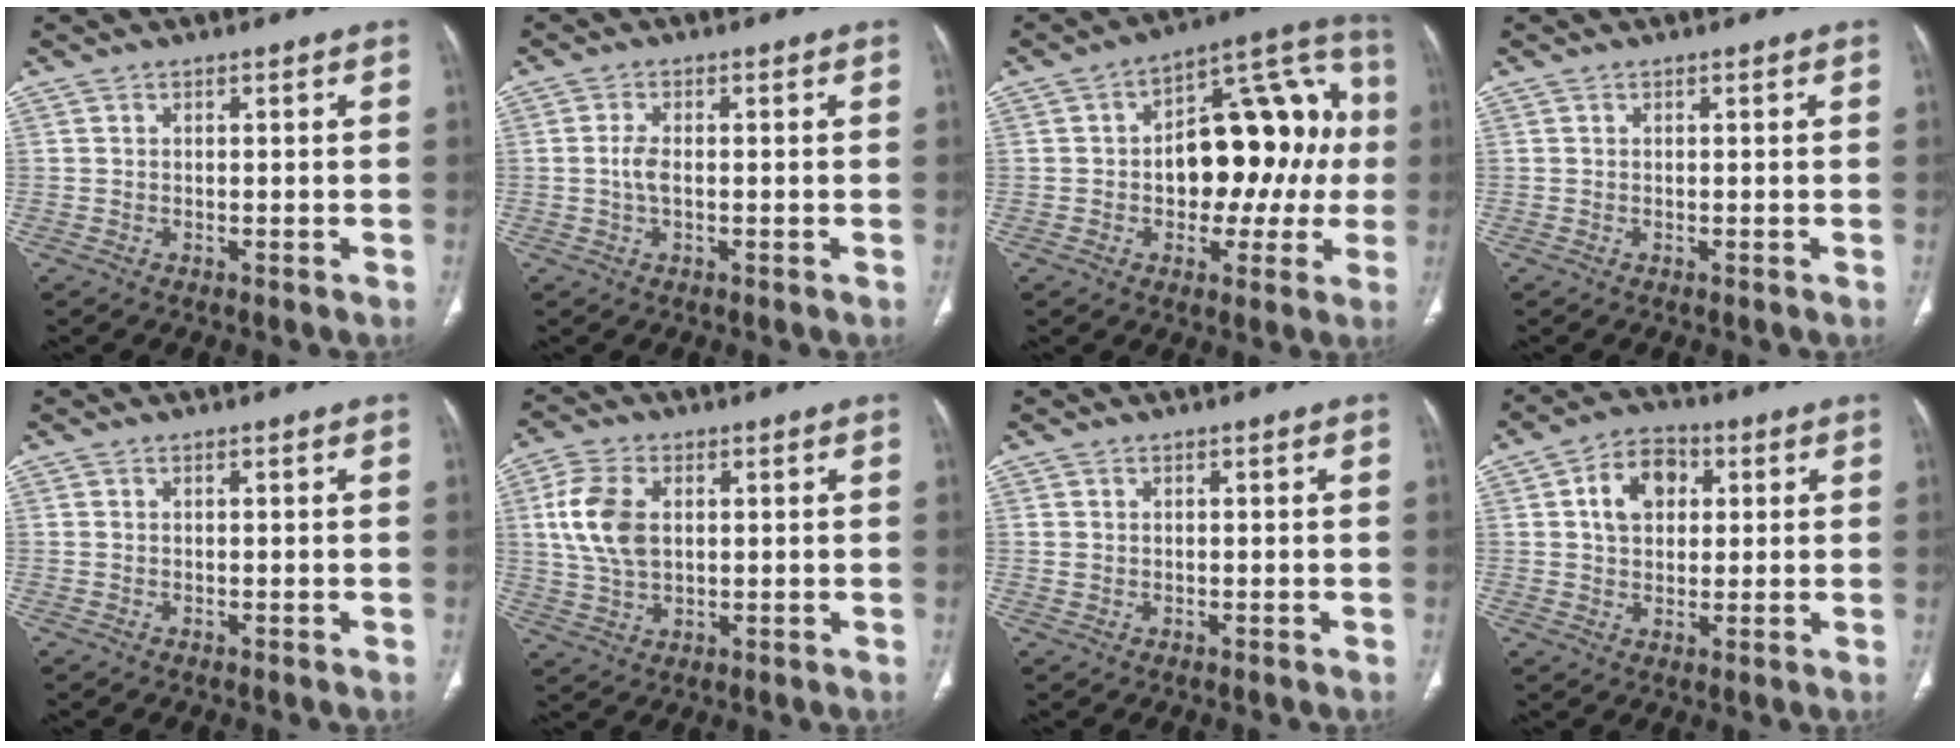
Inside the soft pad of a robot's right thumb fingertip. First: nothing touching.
{"total": 2.5, "force": [-0.3, 1.1, 2.2], "torque": [-0.052, 0.004, -0.008]}
{"total": 20.8, "force": [-0.1, 12.1, 16.9], "torque": [-0.184, 0.048, 0.000]}
{"total": 0.0}
{"total": 0.0}
{"total": 9.8, "force": [1.9, 6.2, 7.4], "torque": [-0.152, 0.001, 0.040]}
{"total": 0.8, "force": [0.2, 0.7, 0.3], "torque": [0.002, 0.001, 0.004]}
{"total": 9.1, "force": [2.3, 6.6, 5.9], "torque": [-0.073, 0.006, 0.032]}